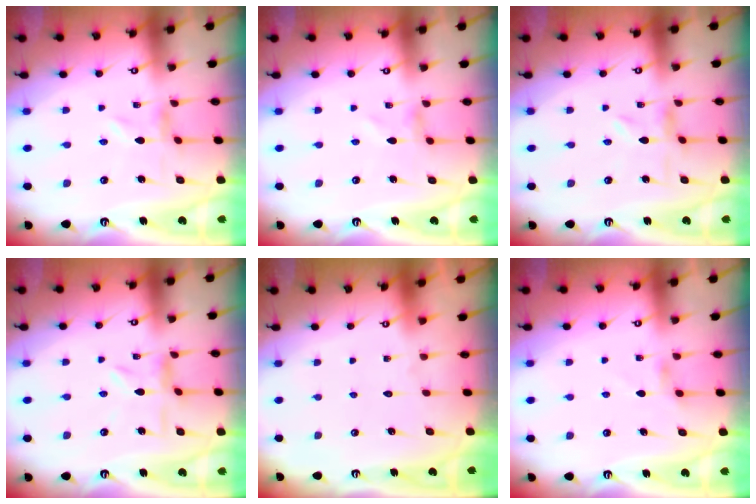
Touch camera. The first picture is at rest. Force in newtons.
{"total": 0.8, "press": 0.8, "slide": 0.1}
{"total": 1.2, "press": 1.2, "slide": 0.3}
{"total": 4.7, "press": 4.7, "slide": 0.5}
{"total": 1.8, "press": 1.8, "slide": 0.1}
{"total": 2.6, "press": 2.5, "slide": 0.6}